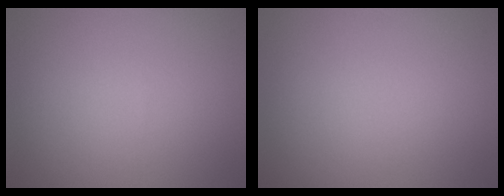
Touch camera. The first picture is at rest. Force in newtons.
{"total": 0.0}